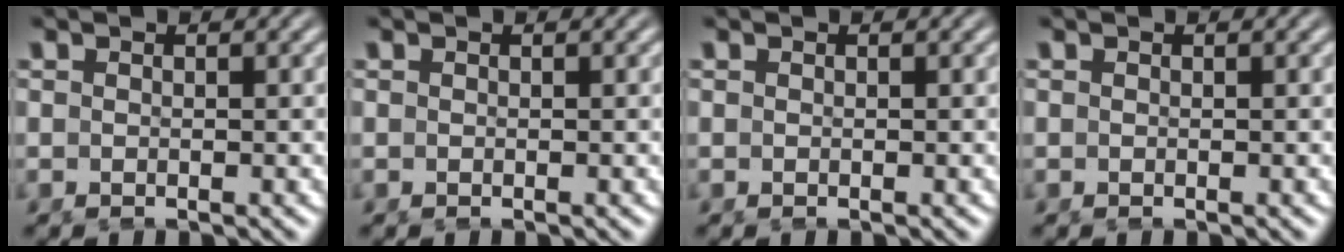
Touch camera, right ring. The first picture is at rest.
{"total": 0.0}
{"total": 0.0}
{"total": 0.0}